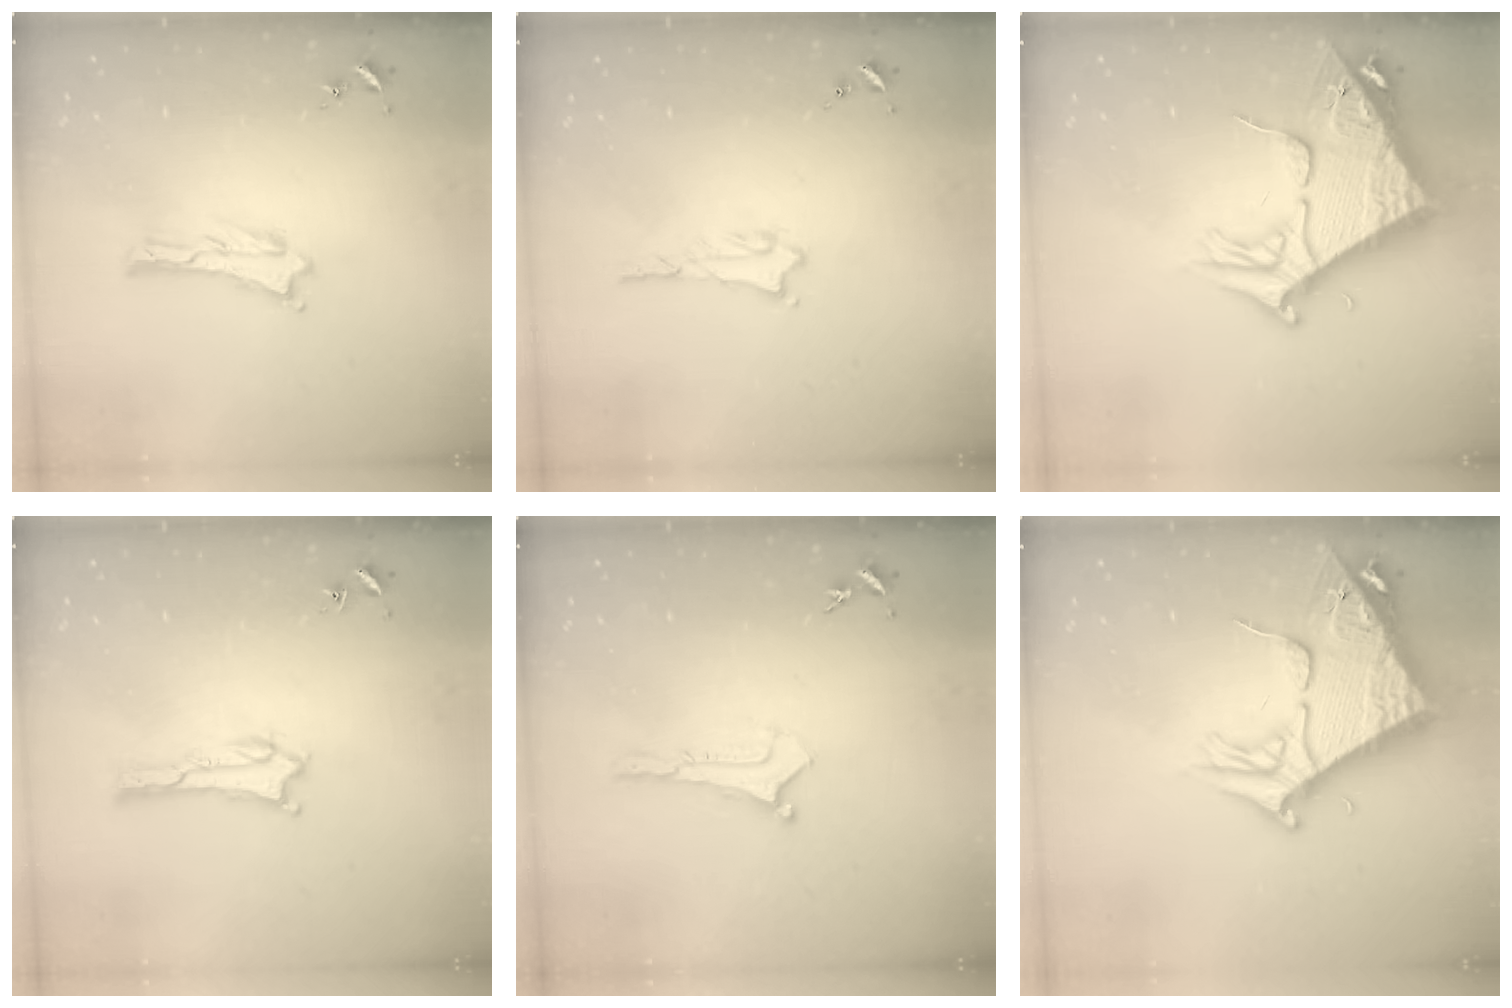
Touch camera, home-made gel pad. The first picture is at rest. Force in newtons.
{"total": 1.0, "press": 1.0, "slide": 0.1}
{"total": 10.0, "press": 9.9, "slide": 1.3}
{"total": 1.3, "press": 1.3, "slide": 0.4}
{"total": 0.0}
{"total": 10.0, "press": 9.9, "slide": 1.3}